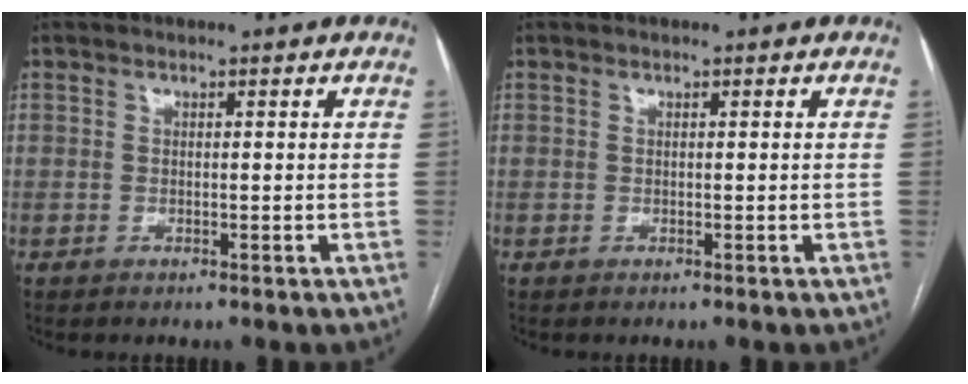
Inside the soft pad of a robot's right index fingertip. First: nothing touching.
{"total": 0.0}